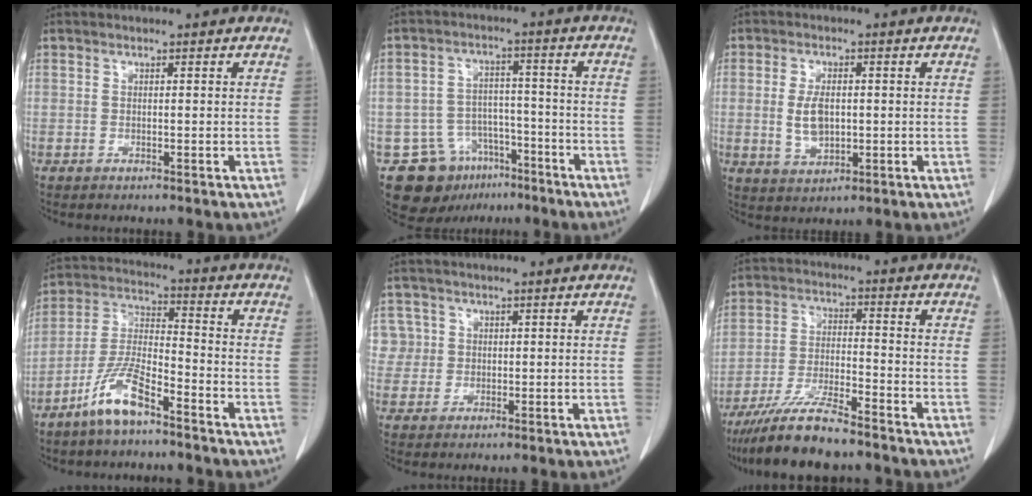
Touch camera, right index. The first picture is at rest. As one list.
[{"total": 11.0, "force": [-6.5, 8.2, 3.4], "torque": [-0.057, 0.028, -0.094]}, {"total": 4.9, "force": [0.2, 2.6, 4.1], "torque": [-0.087, -0.001, 0.012]}, {"total": 8.9, "force": [-6.1, 2.0, 6.2], "torque": [-0.139, -0.006, -0.123]}, {"total": 3.8, "force": [1.1, 3.6, -0.4], "torque": [0.027, 0.011, 0.018]}, {"total": 9.0, "force": [-7.8, 1.2, 4.4], "torque": [-0.083, -0.022, -0.142]}]